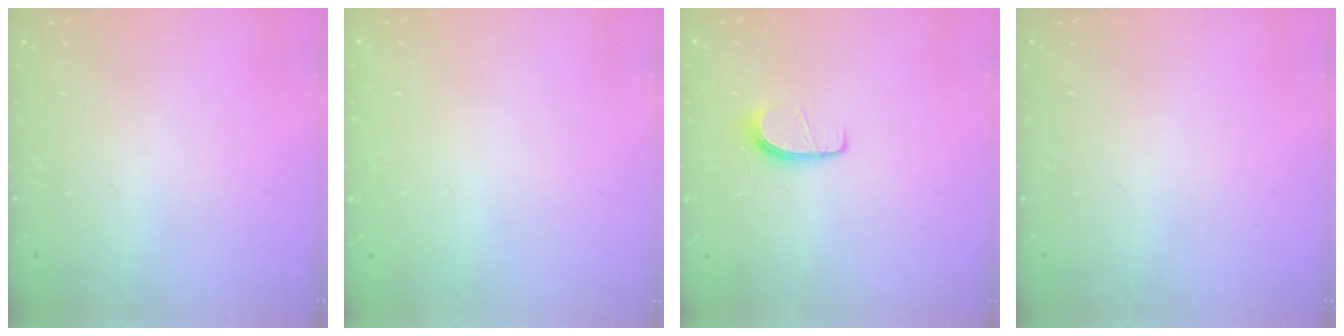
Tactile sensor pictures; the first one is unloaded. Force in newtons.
{"total": 0.0}
{"total": 5.6, "press": 5.6, "slide": 0.7}
{"total": 0.0}